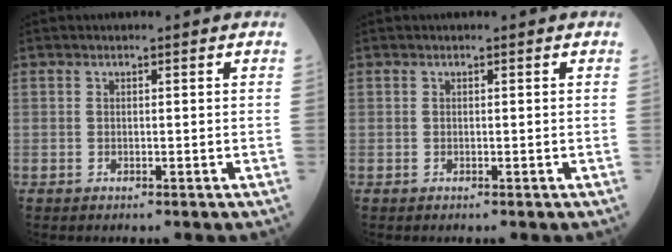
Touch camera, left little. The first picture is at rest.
{"total": 0.0}